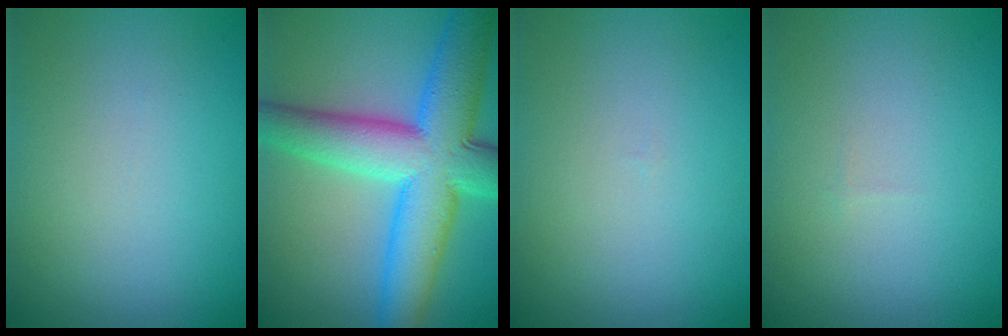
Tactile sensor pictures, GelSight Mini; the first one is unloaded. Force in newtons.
{"total": 11.1, "press": 11.1, "slide": 0.2}
{"total": 0.0}
{"total": 0.0}